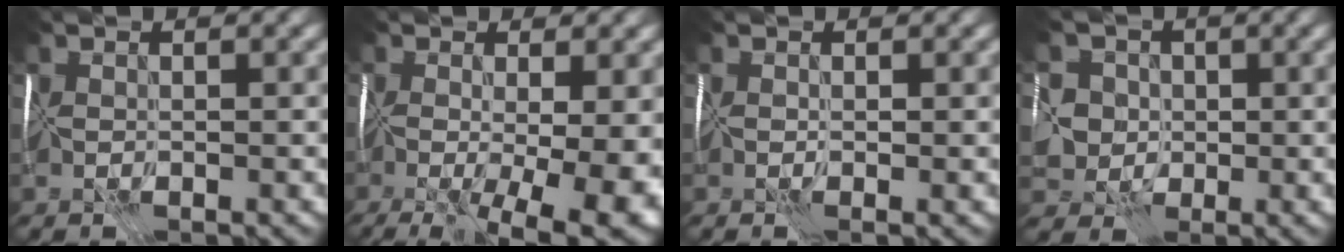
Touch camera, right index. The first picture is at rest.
{"total": 12.8, "force": [-2.9, 4.7, 11.5], "torque": [-0.164, -0.036, -0.013]}
{"total": 1.0, "force": [0.0, 0.1, 1.0], "torque": [-0.012, 0.000, -0.002]}
{"total": 2.2, "force": [0.3, 2.2, -0.2], "torque": [0.026, 0.011, 0.002]}